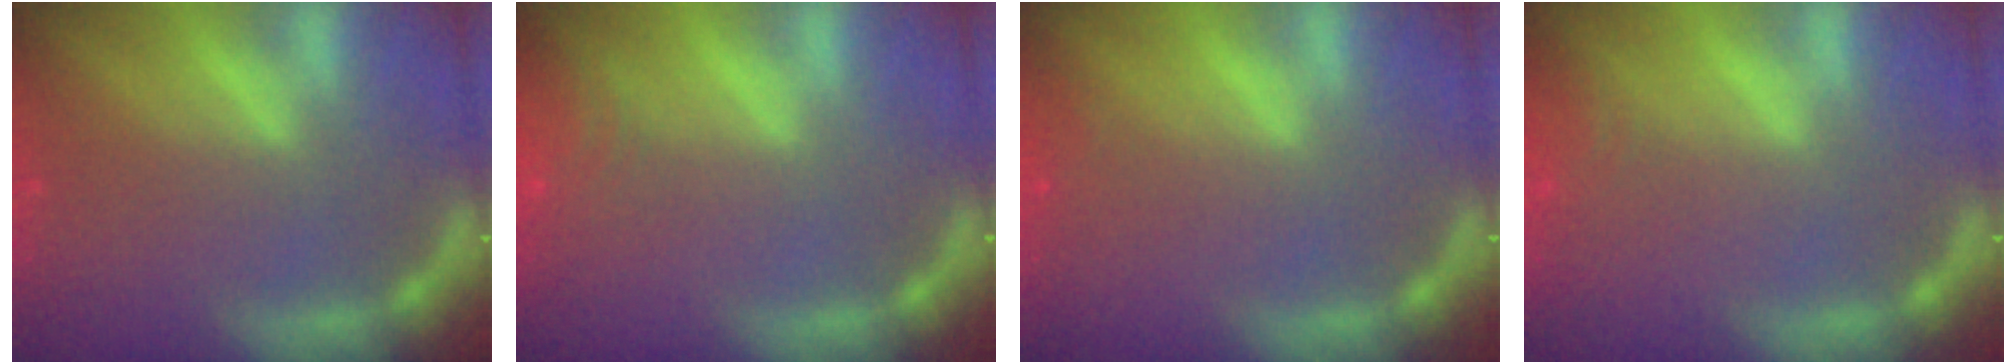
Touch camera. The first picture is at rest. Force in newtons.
{"total": 4.5}
{"total": 0.9}
{"total": 2.4}